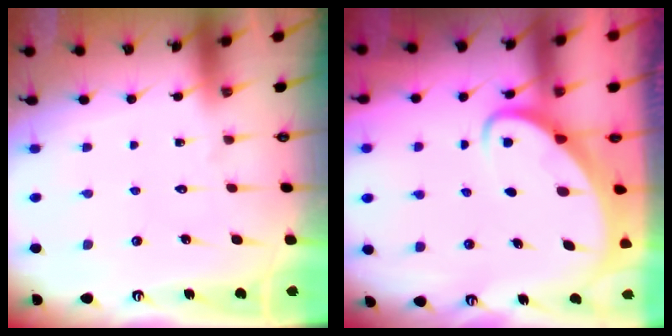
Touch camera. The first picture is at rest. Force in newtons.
{"total": 2.9, "press": 2.9, "slide": 0.2}